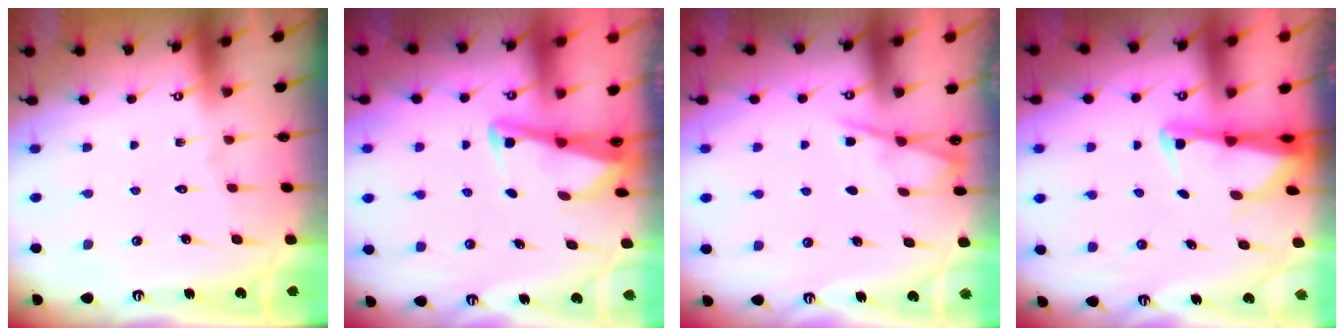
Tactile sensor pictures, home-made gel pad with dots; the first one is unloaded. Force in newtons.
{"total": 3.0, "press": 3.0, "slide": 0.4}
{"total": 4.1, "press": 4.0, "slide": 0.6}
{"total": 2.6, "press": 2.6, "slide": 0.5}